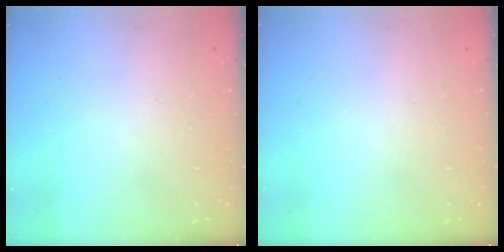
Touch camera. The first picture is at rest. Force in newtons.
{"total": 0.0}